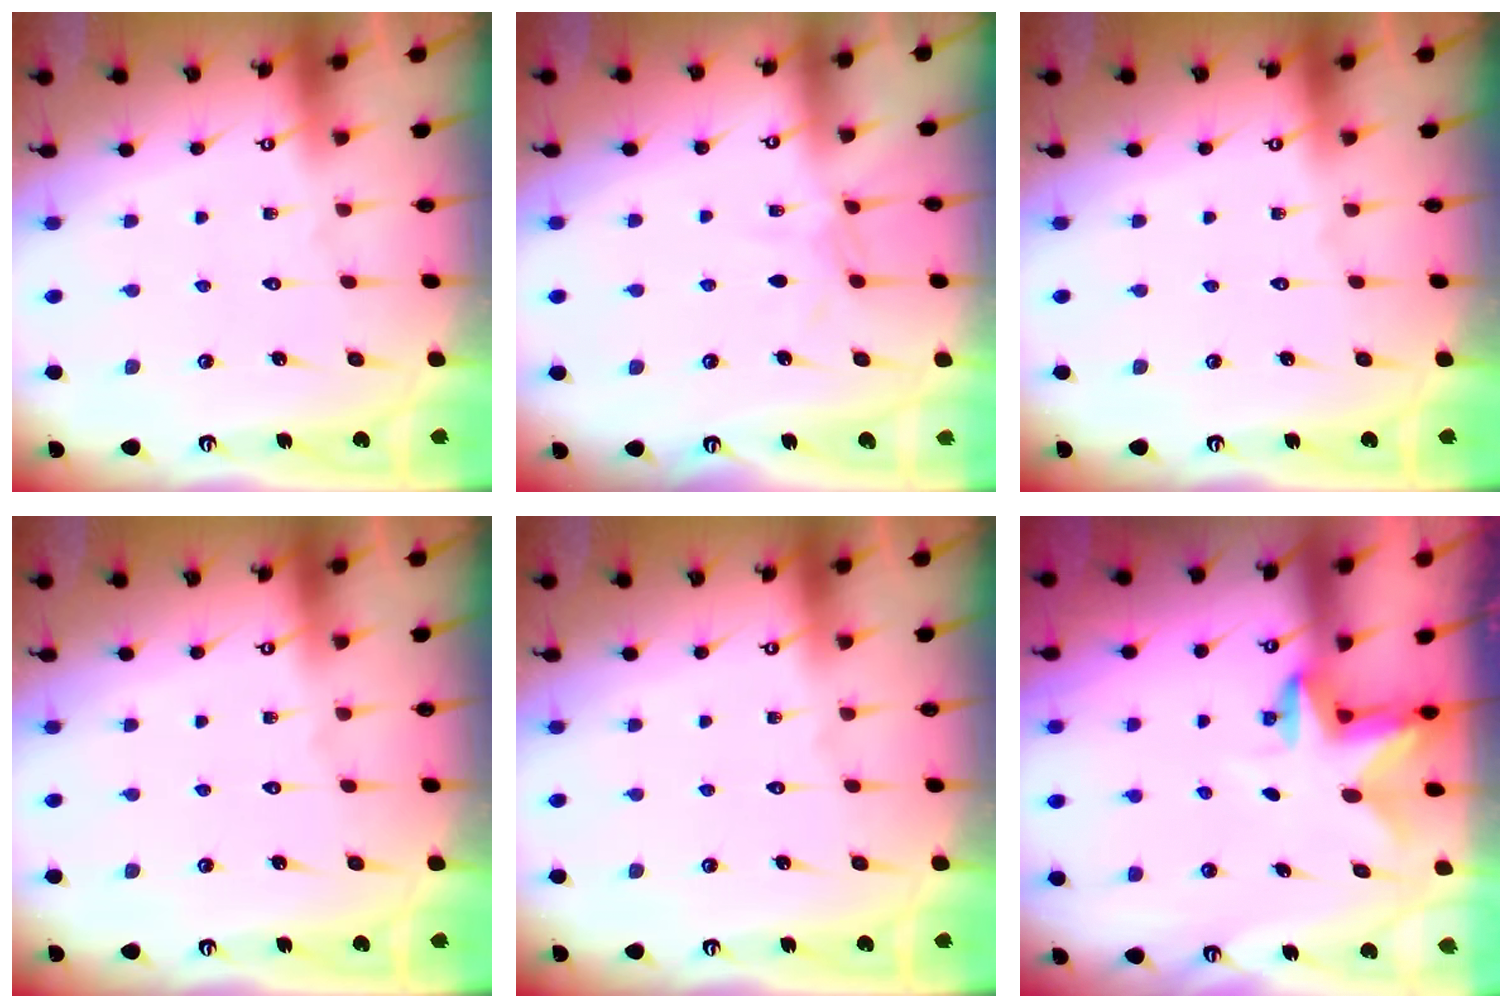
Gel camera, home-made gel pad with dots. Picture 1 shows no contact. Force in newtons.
{"total": 4.9, "press": 4.9, "slide": 0.1}
{"total": 0.0}
{"total": 0.0}
{"total": 0.0}
{"total": 2.8, "press": 2.7, "slide": 0.5}